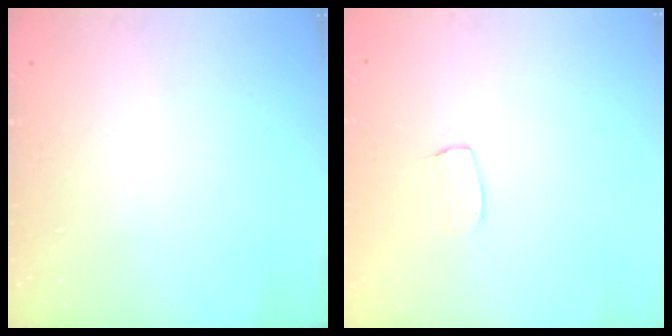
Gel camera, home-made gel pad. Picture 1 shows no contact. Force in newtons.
{"total": 5.3, "press": 5.3, "slide": 0.3}